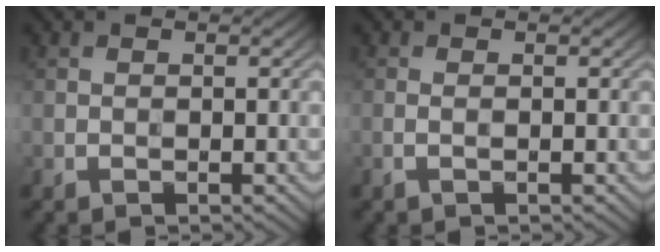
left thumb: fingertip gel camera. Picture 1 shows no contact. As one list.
[{"total": 0.8, "force": [0.4, -0.5, 0.4], "torque": [-0.013, 0.000, 0.006]}]